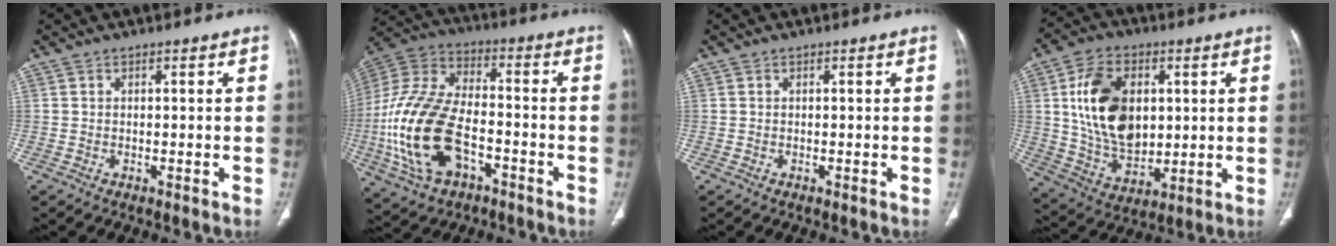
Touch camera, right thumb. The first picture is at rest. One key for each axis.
{"total": 21.2, "fx": -6.3, "fy": 11.9, "fz": 16.3, "tx": -0.349, "ty": 0.023, "tz": -0.112}
{"total": 0.0}
{"total": 17.4, "fx": 3.4, "fy": 11.5, "fz": 12.6, "tx": -0.194, "ty": -0.013, "tz": 0.071}